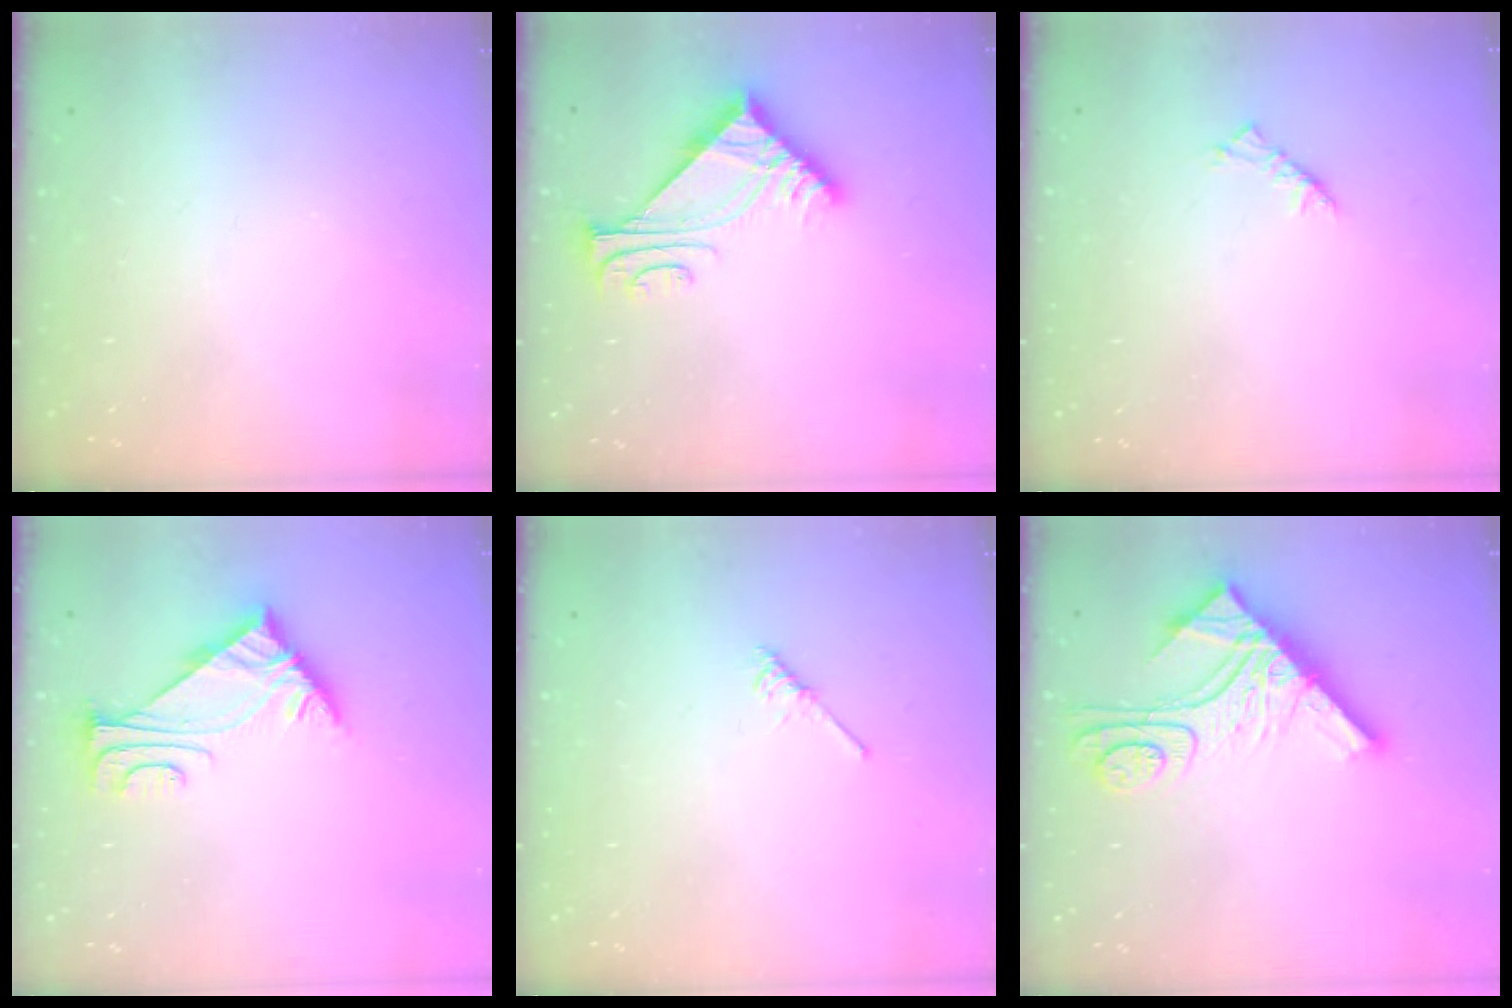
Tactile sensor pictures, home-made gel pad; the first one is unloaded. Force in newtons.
{"total": 7.0, "press": 6.9, "slide": 0.8}
{"total": 2.5, "press": 2.4, "slide": 0.7}
{"total": 5.7, "press": 5.6, "slide": 1.1}
{"total": 2.1, "press": 2.1, "slide": 0.4}
{"total": 13.7, "press": 13.6, "slide": 1.2}